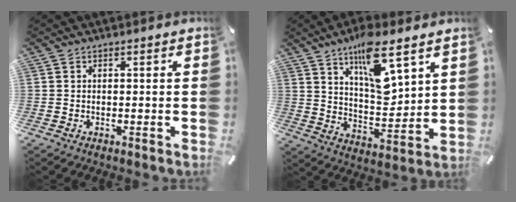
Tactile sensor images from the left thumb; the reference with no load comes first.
{"total": 14.5, "force": [8.8, 5.5, 10.1], "torque": [-0.151, -0.050, 0.147]}